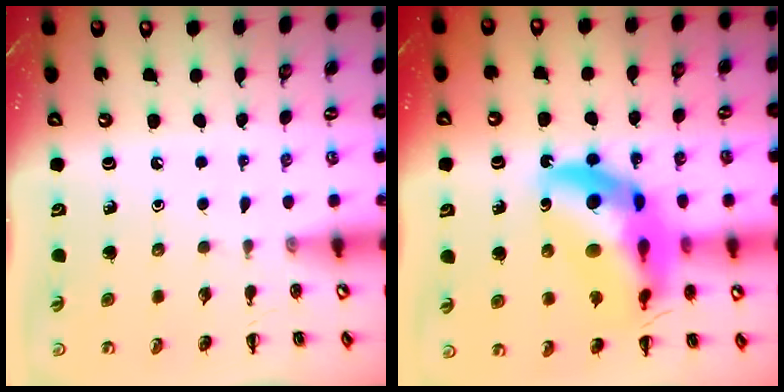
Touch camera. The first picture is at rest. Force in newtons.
{"total": 20.6, "press": 20.0, "slide": 5.0}